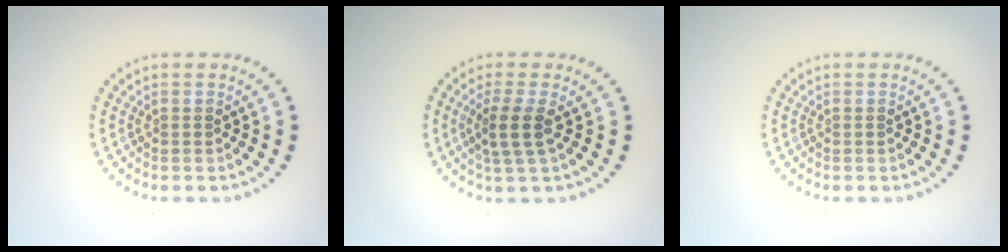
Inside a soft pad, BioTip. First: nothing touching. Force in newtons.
{"total": 2.8, "press": 2.2, "slide": 1.6}
{"total": 0.0}